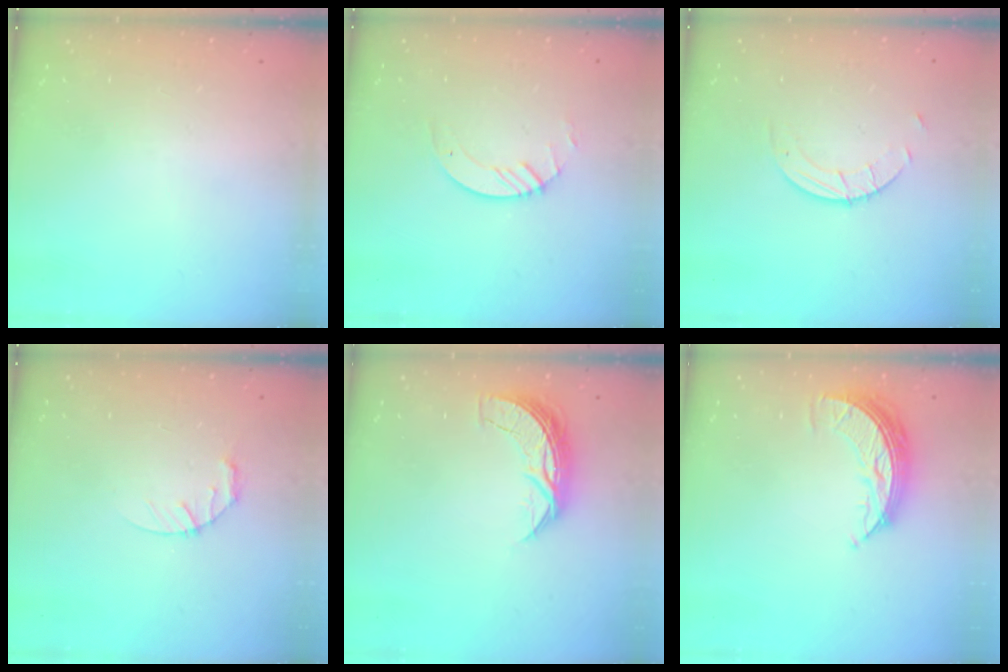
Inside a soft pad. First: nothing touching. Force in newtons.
{"total": 3.6, "press": 3.6, "slide": 0.4}
{"total": 2.7, "press": 2.7, "slide": 0.3}
{"total": 3.1, "press": 3.1, "slide": 0.4}
{"total": 7.1, "press": 7.1, "slide": 0.4}
{"total": 8.4, "press": 8.4, "slide": 0.7}